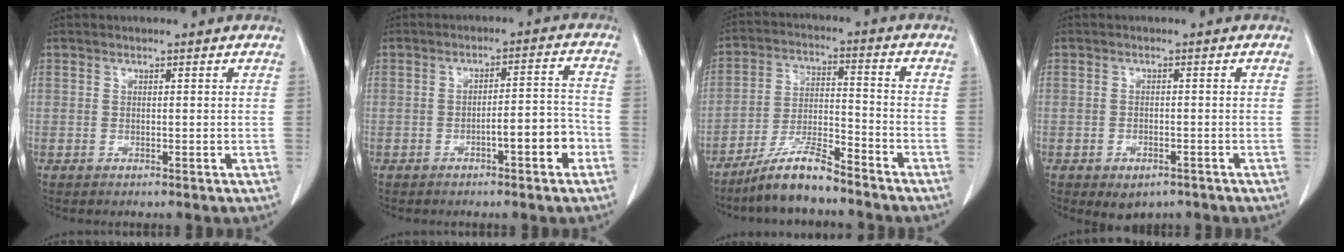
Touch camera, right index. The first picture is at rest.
{"total": 6.0, "force": [-2.7, 1.0, 5.2], "torque": [-0.072, 0.018, -0.037]}
{"total": 9.0, "force": [-7.4, 1.3, 4.9], "torque": [-0.098, -0.005, -0.141]}
{"total": 3.5, "force": [-2.2, 2.1, 1.8], "torque": [-0.022, -0.001, -0.022]}